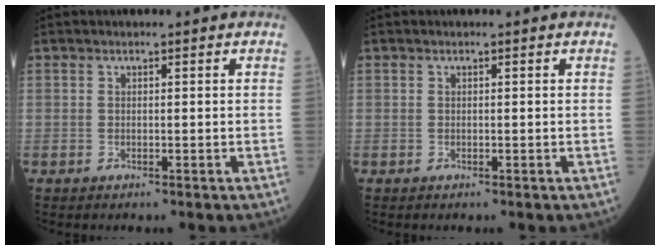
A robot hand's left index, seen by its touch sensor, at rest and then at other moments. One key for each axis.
{"total": 0.0}